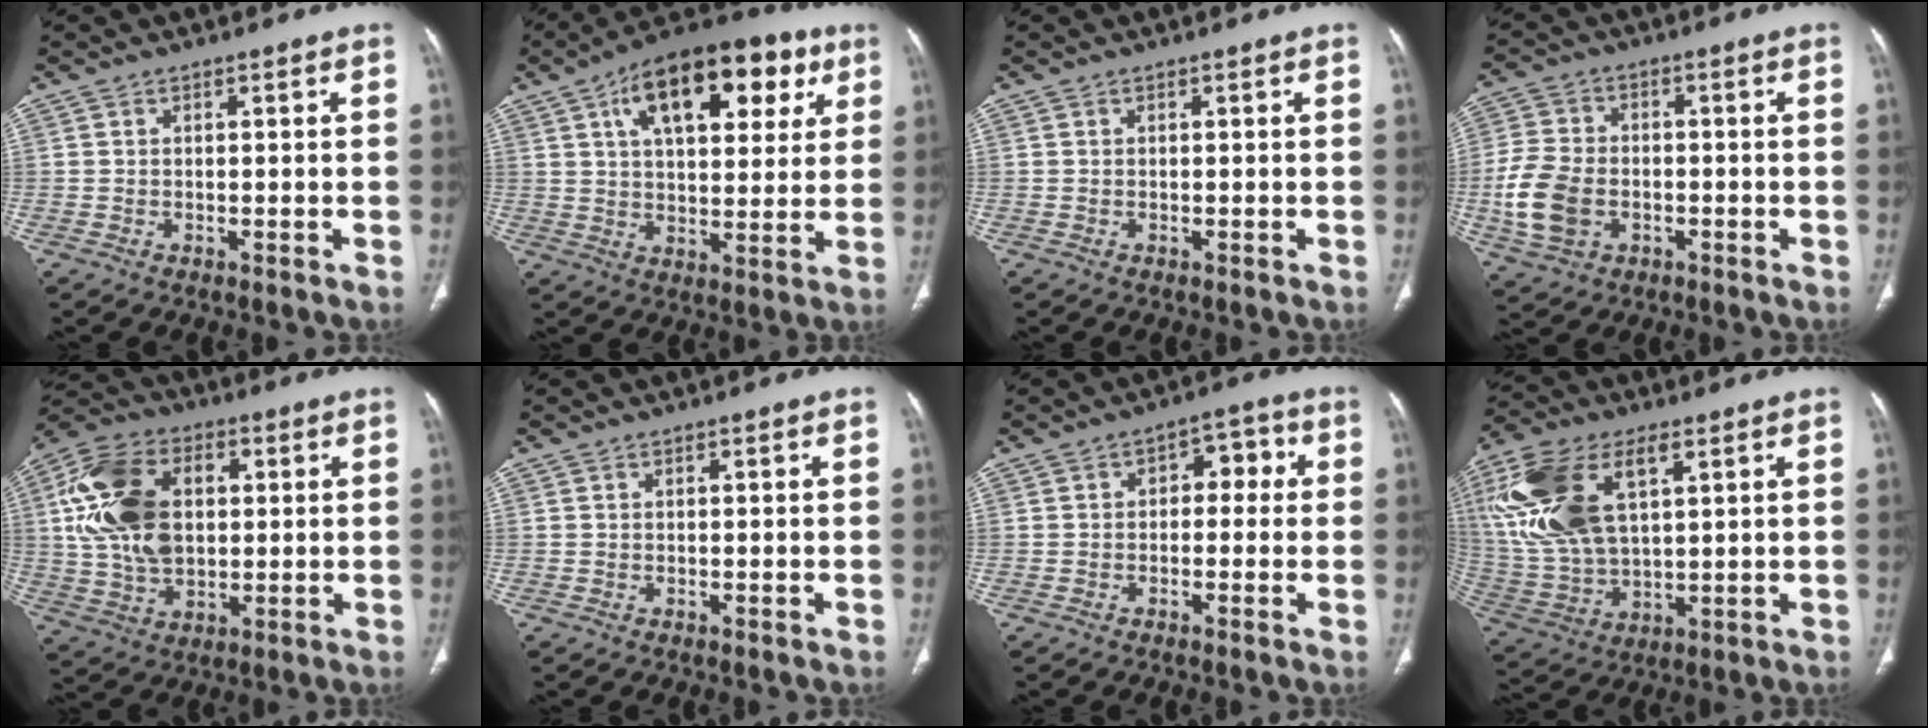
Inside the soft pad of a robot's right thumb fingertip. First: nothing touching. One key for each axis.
{"total": 21.4, "fx": 9.0, "fy": 10.7, "fz": 16.2, "tx": -0.208, "ty": 0.002, "tz": 0.138}
{"total": 0.0}
{"total": 10.8, "fx": -2.5, "fy": 7.8, "fz": 7.1, "tx": -0.148, "ty": 0.009, "tz": -0.047}
{"total": 18.5, "fx": 3.1, "fy": 12.1, "fz": 13.6, "tx": -0.252, "ty": 0.011, "tz": 0.057}
{"total": 0.0}
{"total": 5.4, "fx": 0.4, "fy": 3.5, "fz": 4.0, "tx": -0.024, "ty": 0.023, "tz": -0.004}
{"total": 21.0, "fx": 7.1, "fy": 11.1, "fz": 16.4, "tx": -0.346, "ty": -0.009, "tz": 0.139}